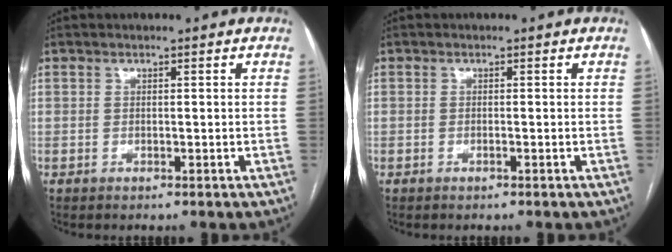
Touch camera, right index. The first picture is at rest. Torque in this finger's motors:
{"motor_torque": [0.05, 0.04, 0.00, 0.01]}